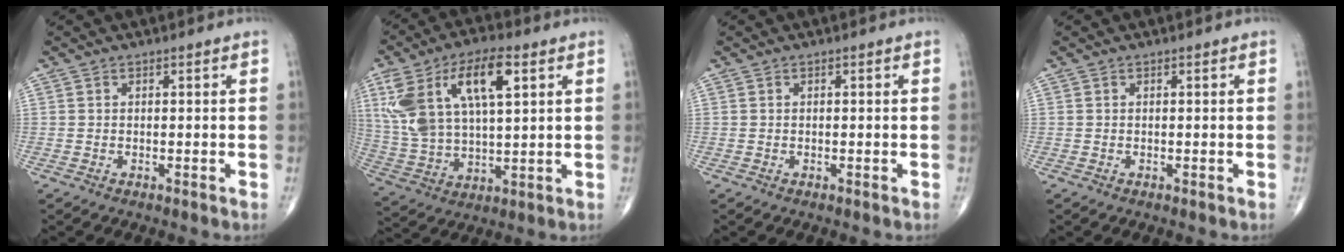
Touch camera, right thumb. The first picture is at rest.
{"total": 18.9, "force": [7.0, 8.4, 15.5], "torque": [-0.299, 0.000, 0.133]}
{"total": 0.0}
{"total": 0.0}